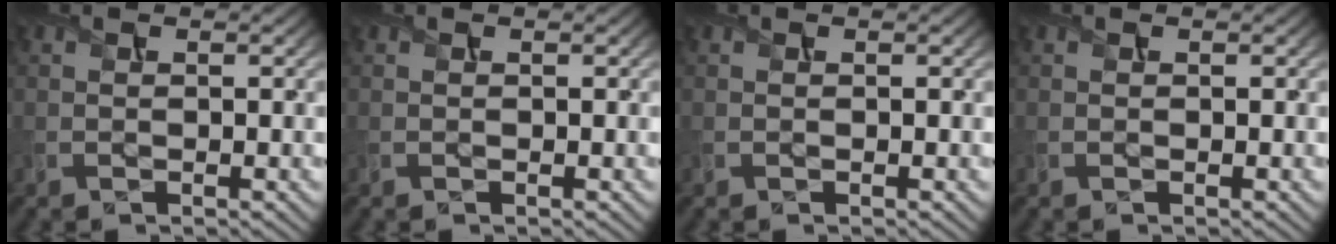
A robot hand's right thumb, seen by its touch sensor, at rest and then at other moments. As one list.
[{"total": 0.0}, {"total": 0.0}, {"total": 0.0}]